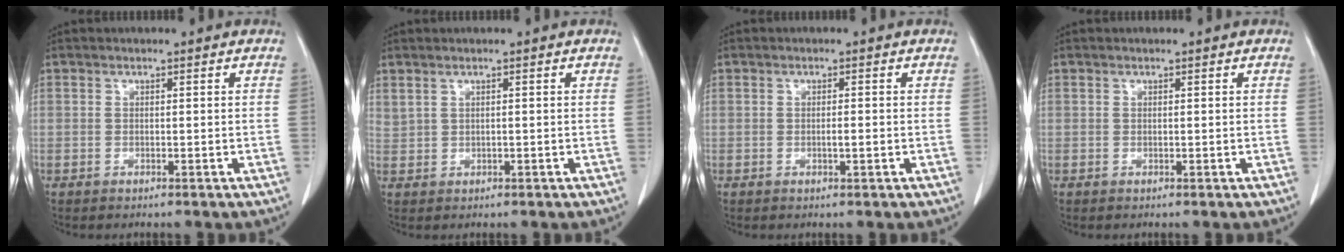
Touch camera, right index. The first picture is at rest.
{"total": 1.1, "force": [0.8, 0.4, 0.7], "torque": [-0.022, 0.008, 0.024]}
{"total": 1.1, "force": [-0.2, 0.1, 1.1], "torque": [-0.021, -0.001, -0.001]}
{"total": 0.0}